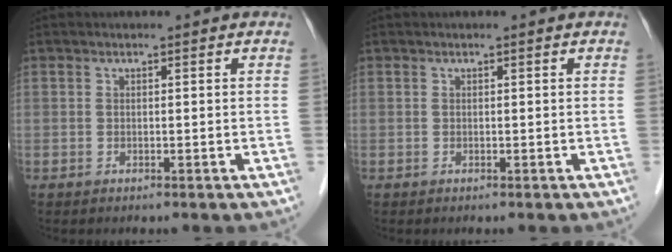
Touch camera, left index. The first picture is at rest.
{"total": 0.0}